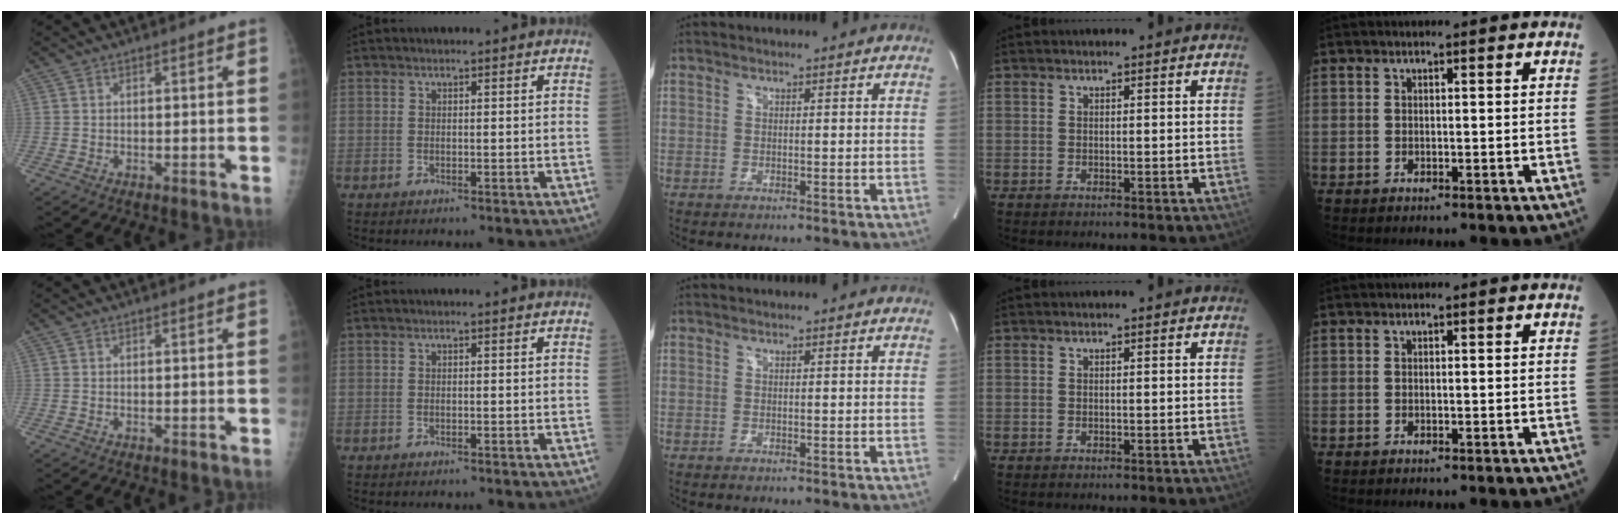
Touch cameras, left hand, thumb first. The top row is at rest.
{}